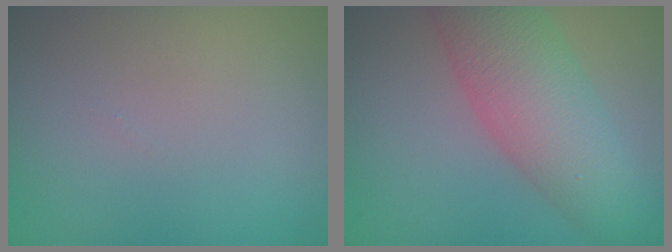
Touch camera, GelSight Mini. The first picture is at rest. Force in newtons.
{"total": 7.8, "press": 7.8, "slide": 0.3}